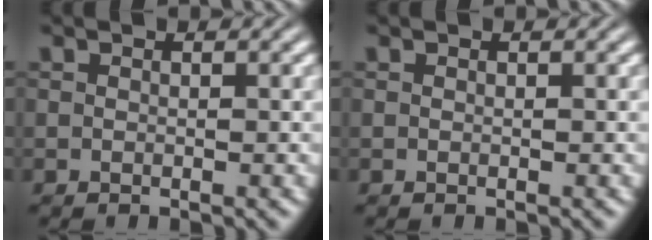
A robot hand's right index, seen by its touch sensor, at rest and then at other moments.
{"total": 0.0}